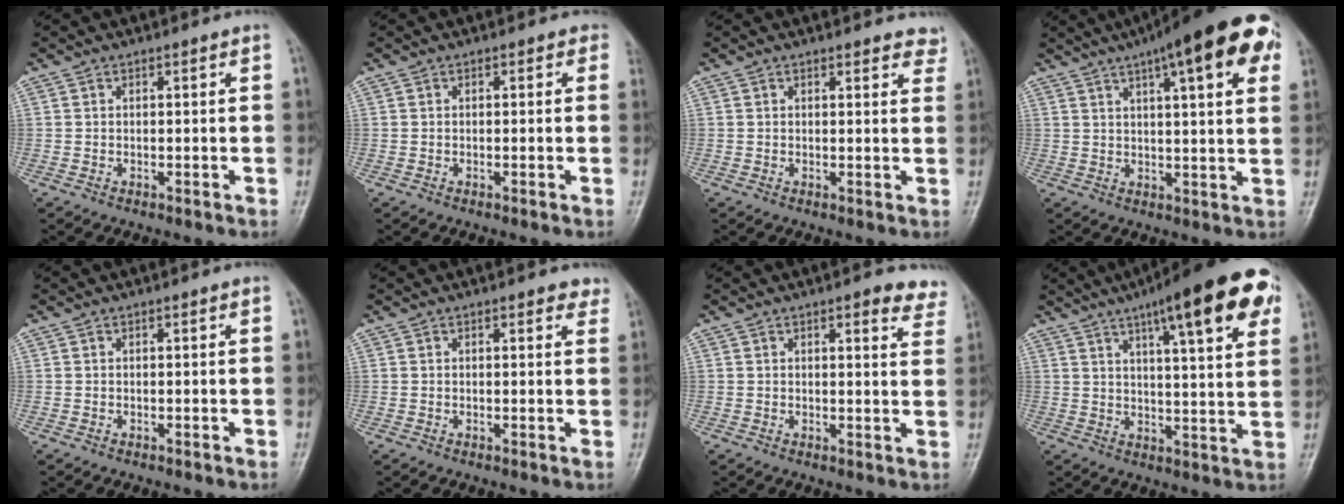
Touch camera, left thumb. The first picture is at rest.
{"total": 0.7, "force": [0.2, 0.6, 0.3], "torque": [0.014, 0.003, -0.010]}
{"total": 4.0, "force": [3.5, 1.5, 1.2], "torque": [0.015, -0.015, 0.025]}
{"total": 20.1, "force": [10.0, 5.2, 16.5], "torque": [-0.221, 0.009, 0.130]}
{"total": 0.0}
{"total": 2.6, "force": [1.9, 1.2, 1.2], "torque": [0.009, -0.004, 0.015]}
{"total": 6.3, "force": [4.8, 2.1, 3.5], "torque": [-0.012, -0.021, 0.042]}
{"total": 19.9, "force": [10.2, 4.4, 16.5], "torque": [-0.213, -0.012, 0.139]}